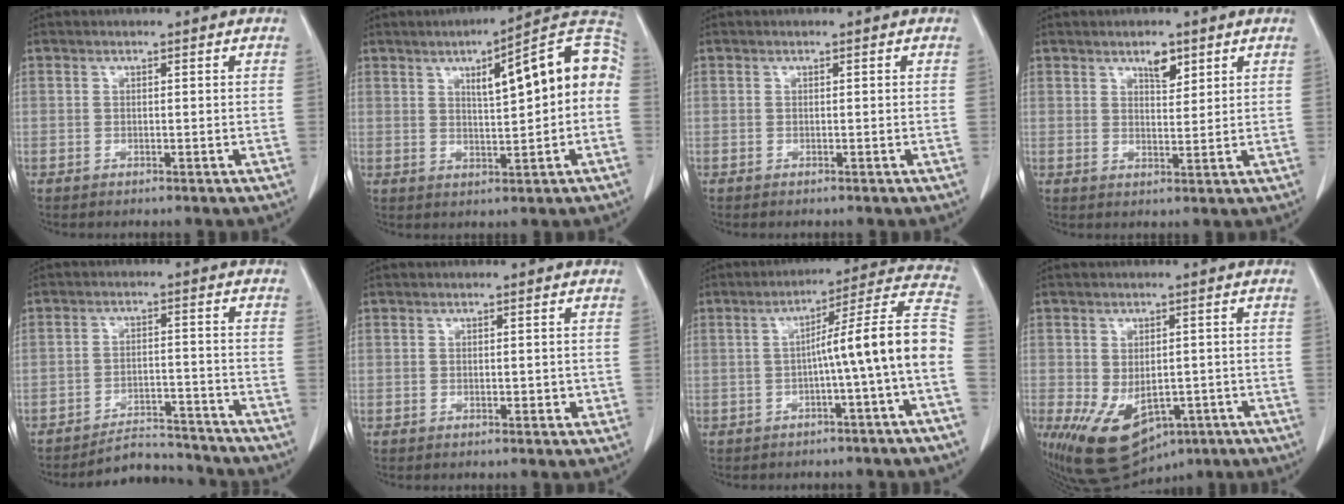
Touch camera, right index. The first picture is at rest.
{"total": 13.6, "force": [2.1, 2.7, 13.2], "torque": [-0.175, 0.038, 0.026]}
{"total": 0.0}
{"total": 3.3, "force": [2.2, 1.3, 2.1], "torque": [-0.033, -0.002, 0.038]}
{"total": 7.5, "force": [-7.3, 1.4, -0.1], "torque": [0.005, 0.018, -0.113]}
{"total": 1.4, "force": [-0.2, 0.9, 1.1], "torque": [-0.013, 0.001, 0.001]}
{"total": 12.6, "force": [-2.4, -1.6, 12.2], "torque": [-0.160, 0.035, -0.039]}
{"total": 12.9, "force": [-5.9, 8.0, 8.2], "torque": [-0.151, -0.016, -0.073]}